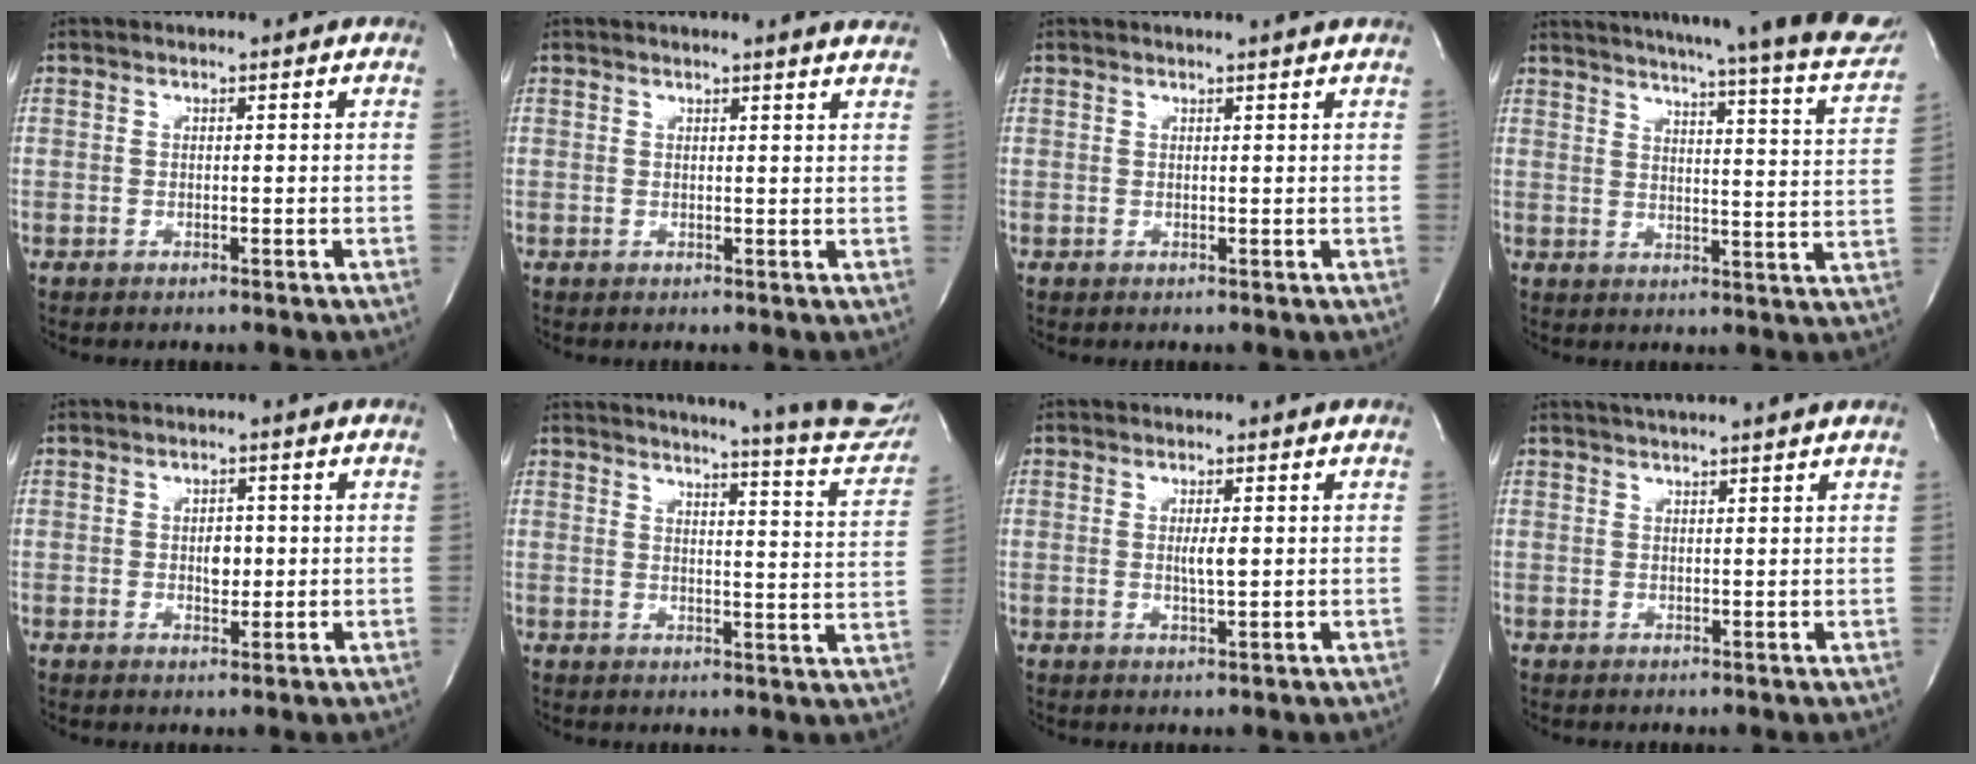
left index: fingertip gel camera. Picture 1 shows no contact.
{"total": 4.0, "force": [3.8, -0.4, 1.2], "torque": [-0.020, -0.012, 0.023]}
{"total": 1.9, "force": [1.8, -0.6, 0.6], "torque": [-0.017, -0.003, 0.021]}
{"total": 27.4, "force": [24.0, 1.1, 13.1], "torque": [-0.191, -0.069, 0.280]}
{"total": 2.7, "force": [0.0, 1.6, 2.1], "torque": [-0.031, 0.001, 0.003]}
{"total": 21.1, "force": [19.7, 0.5, 7.7], "torque": [-0.102, -0.096, 0.216]}
{"total": 2.1, "force": [0.2, 0.2, 2.1], "torque": [-0.041, -0.003, 0.004]}
{"total": 6.1, "force": [5.4, -0.7, 2.8], "torque": [-0.041, 0.024, 0.070]}